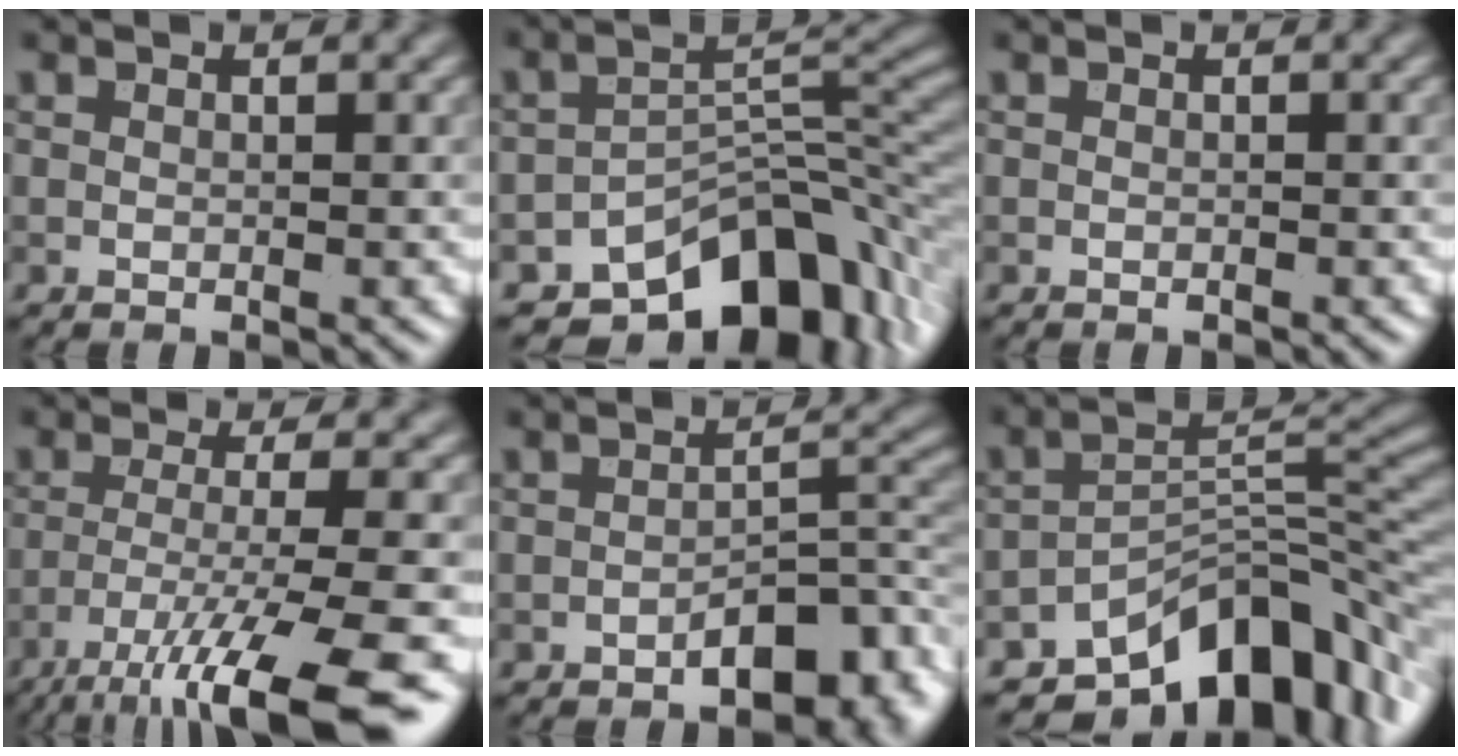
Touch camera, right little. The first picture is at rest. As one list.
[{"total": 10.7, "force": [-7.3, 5.1, 5.9], "torque": [-0.064, -0.006, -0.127]}, {"total": 0.0}, {"total": 11.5, "force": [-7.1, 2.2, 8.8], "torque": [-0.136, -0.010, -0.119]}, {"total": 5.1, "force": [-2.6, 2.3, 3.7], "torque": [-0.047, 0.011, -0.043]}, {"total": 10.3, "force": [-6.9, 4.5, 6.2], "torque": [-0.076, -0.002, -0.124]}]